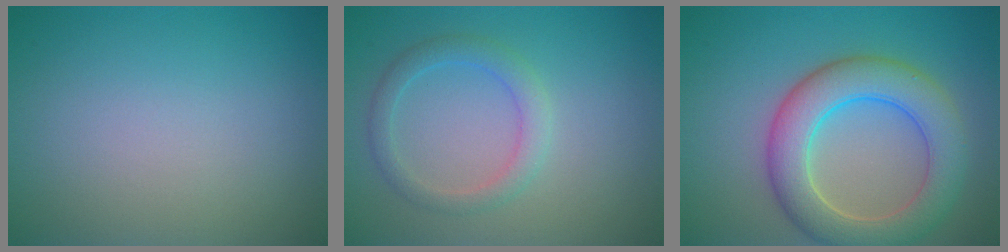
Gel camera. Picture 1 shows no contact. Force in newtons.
{"total": 2.3, "press": 2.3, "slide": 0.1}
{"total": 6.9, "press": 6.9, "slide": 0.5}